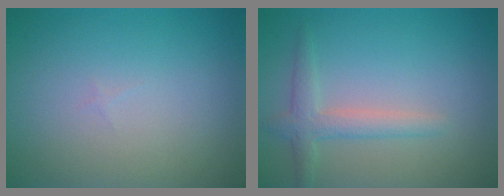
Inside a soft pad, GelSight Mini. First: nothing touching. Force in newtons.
{"total": 2.4, "press": 2.4, "slide": 0.1}